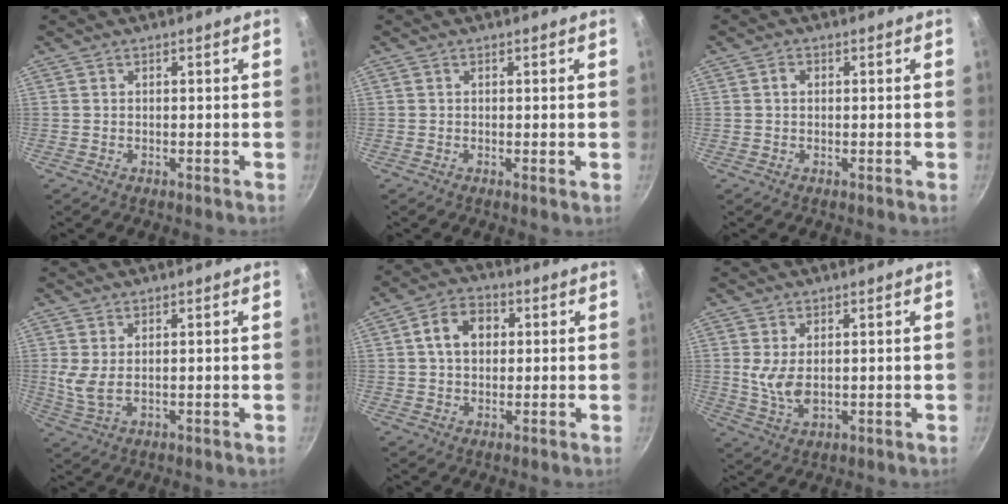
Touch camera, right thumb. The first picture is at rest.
{"total": 0.8, "force": [0.1, 0.1, 0.7], "torque": [-0.012, -0.002, -0.001]}
{"total": 1.4, "force": [0.2, 1.1, 0.8], "torque": [-0.014, 0.005, 0.002]}
{"total": 4.2, "force": [1.1, 1.8, 3.6], "torque": [-0.076, -0.009, 0.030]}
{"total": 7.8, "force": [1.5, 5.8, 4.9], "torque": [-0.060, 0.012, 0.017]}
{"total": 5.9, "force": [0.8, 3.1, 4.9], "torque": [-0.093, -0.012, 0.024]}